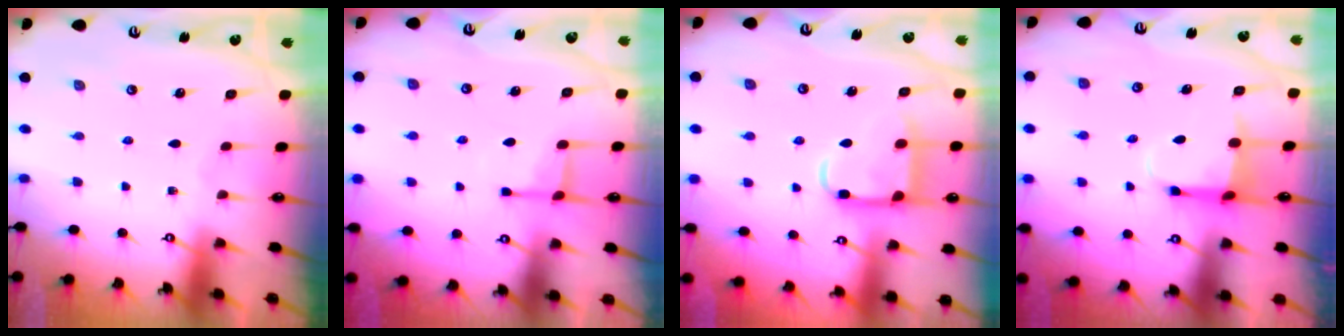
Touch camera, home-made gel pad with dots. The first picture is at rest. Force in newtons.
{"total": 3.6, "press": 3.5, "slide": 0.7}
{"total": 11.7, "press": 11.6, "slide": 1.5}
{"total": 4.4, "press": 4.3, "slide": 1.2}